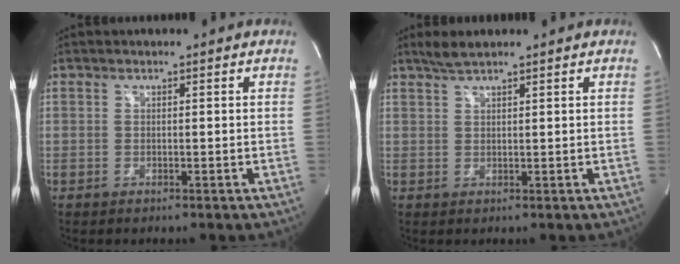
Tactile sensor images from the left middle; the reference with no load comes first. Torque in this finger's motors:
{"motor_torque": [0.17, -0.07, -0.07, 0.02]}